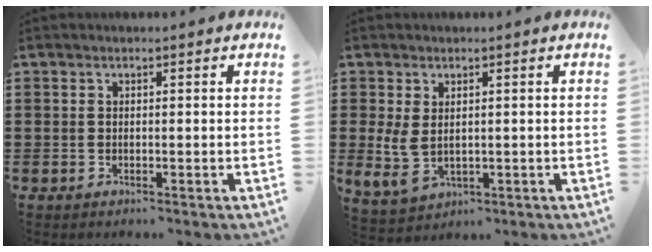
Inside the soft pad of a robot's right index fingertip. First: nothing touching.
{"total": 4.3, "force": [0.7, 2.4, 3.4], "torque": [-0.091, -0.004, 0.010]}